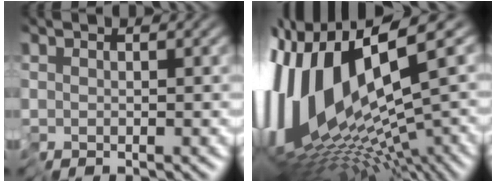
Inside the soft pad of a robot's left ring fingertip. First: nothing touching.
{"total": 15.8, "force": [1.3, 5.6, 14.7], "torque": [-0.297, 0.015, 0.027]}